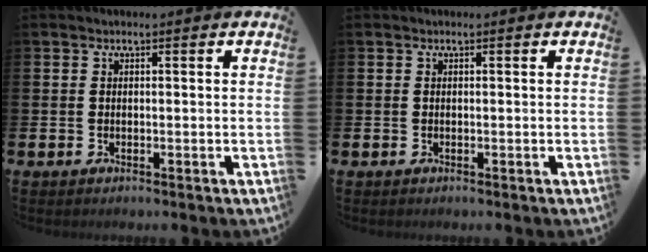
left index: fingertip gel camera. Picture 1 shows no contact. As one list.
[{"total": 0.0}]